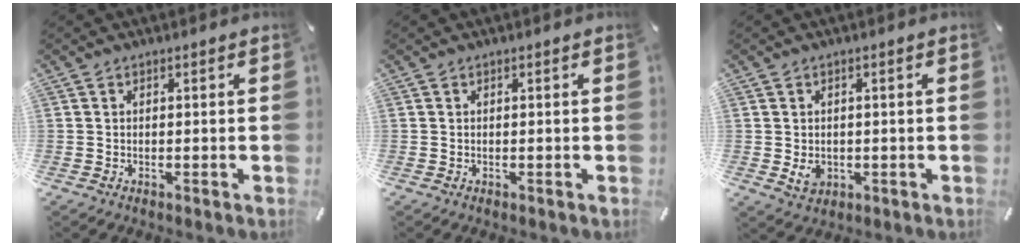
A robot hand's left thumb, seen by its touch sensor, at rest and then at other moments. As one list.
[{"total": 0.0}, {"total": 3.6, "force": [-0.4, 3.0, 1.9], "torque": [-0.032, 0.000, -0.007]}]